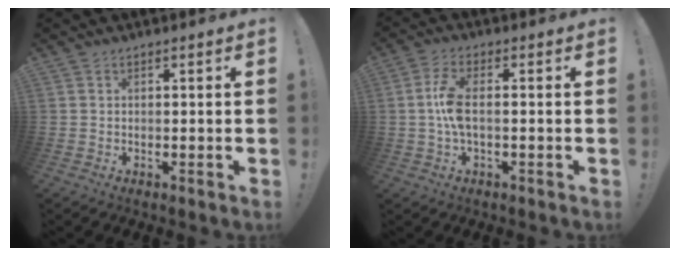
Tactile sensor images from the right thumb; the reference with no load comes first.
{"total": 7.9, "force": [-0.6, 2.7, 7.4], "torque": [-0.159, -0.005, -0.011]}